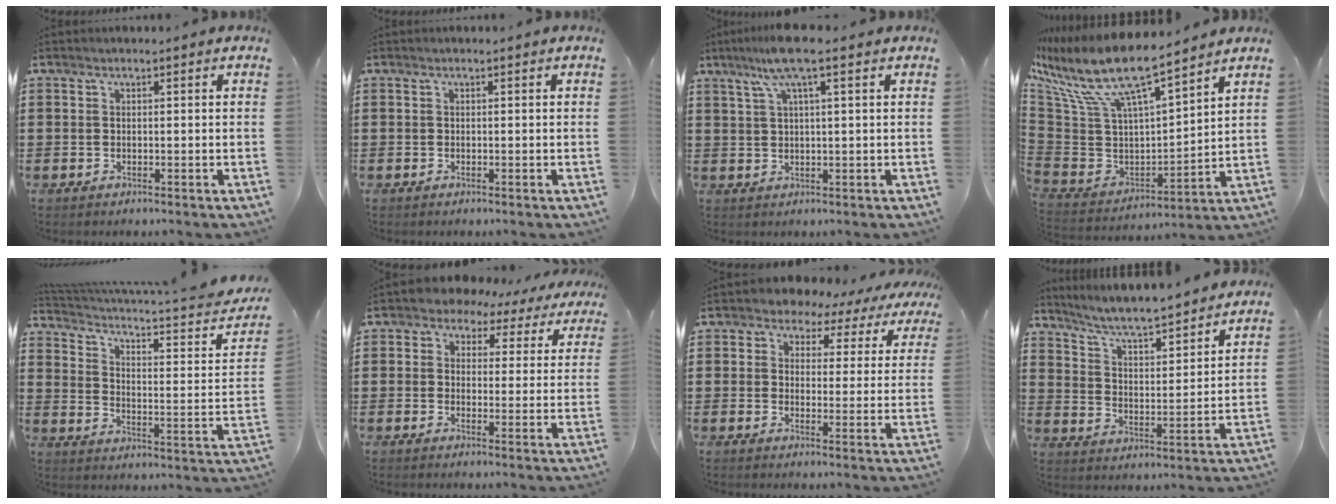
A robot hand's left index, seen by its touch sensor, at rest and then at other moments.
{"total": 0.0}
{"total": 6.5, "force": [3.3, 0.4, 5.7], "torque": [-0.116, 0.007, 0.056]}
{"total": 11.3, "force": [7.4, 2.8, 8.0], "torque": [-0.190, -0.056, 0.122]}
{"total": 4.1, "force": [2.6, 0.6, 3.1], "torque": [-0.069, -0.034, 0.035]}
{"total": 3.7, "force": [2.9, 2.2, 0.9], "torque": [-0.039, -0.013, 0.047]}
{"total": 4.1, "force": [3.6, 1.9, 0.6], "torque": [-0.038, -0.020, 0.059]}
{"total": 5.6, "force": [5.0, 0.2, 2.4], "torque": [-0.068, -0.039, 0.080]}